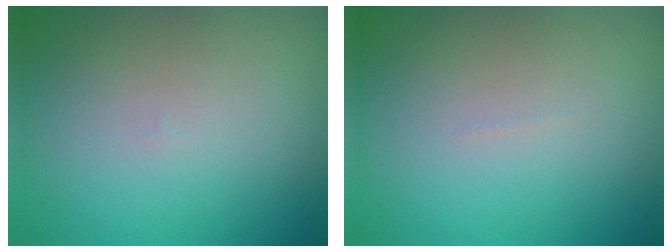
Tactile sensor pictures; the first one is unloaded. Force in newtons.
{"total": 0.0}